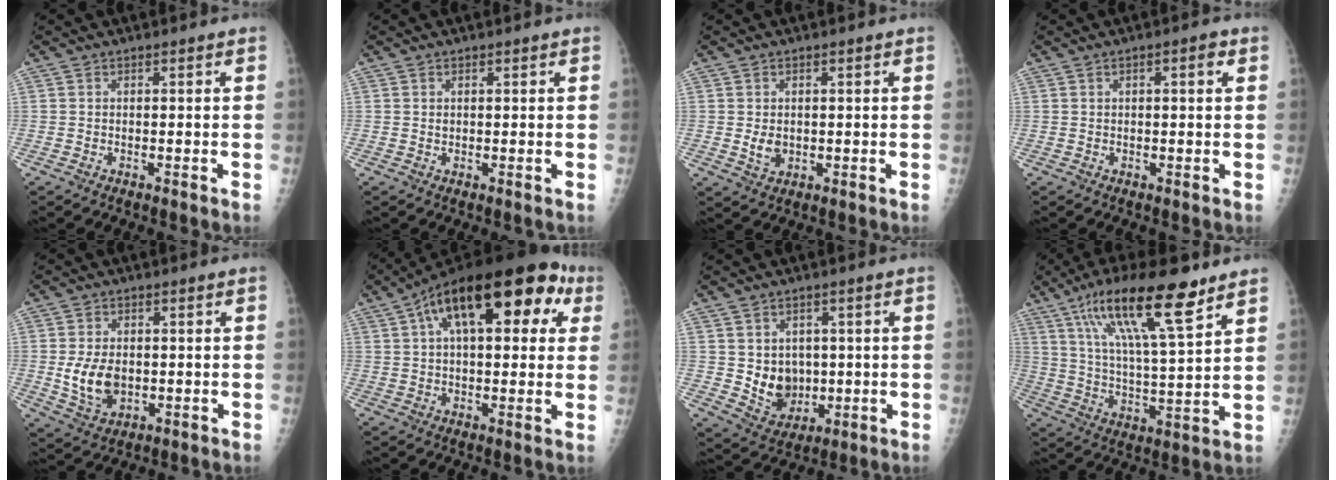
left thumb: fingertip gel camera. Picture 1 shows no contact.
{"total": 0.7, "force": [0.3, 0.5, 0.3], "torque": [-0.001, -0.002, 0.007]}
{"total": 3.2, "force": [0.1, 2.4, 2.1], "torque": [-0.028, -0.006, 0.009]}
{"total": 2.3, "force": [0.8, 0.6, 2.1], "torque": [-0.030, 0.002, 0.010]}
{"total": 8.0, "force": [-0.4, 5.5, 5.8], "torque": [-0.093, -0.008, 0.005]}
{"total": 23.6, "force": [8.8, 10.9, 19.0], "torque": [-0.270, 0.043, 0.128]}
{"total": 8.4, "force": [0.4, 6.9, 4.7], "torque": [-0.040, -0.012, 0.028]}
{"total": 19.1, "force": [11.5, 3.9, 14.7], "torque": [-0.246, -0.037, 0.206]}